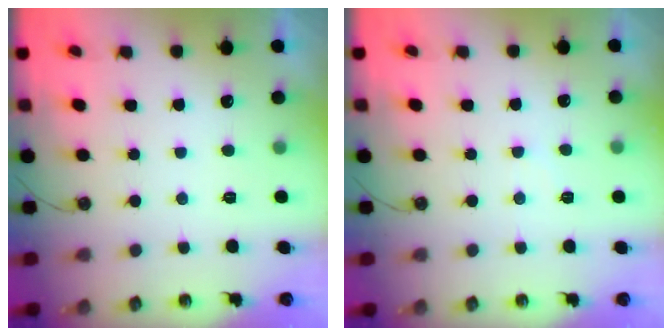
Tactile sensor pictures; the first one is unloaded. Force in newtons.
{"total": 4.1, "press": 4.1, "slide": 0.6}